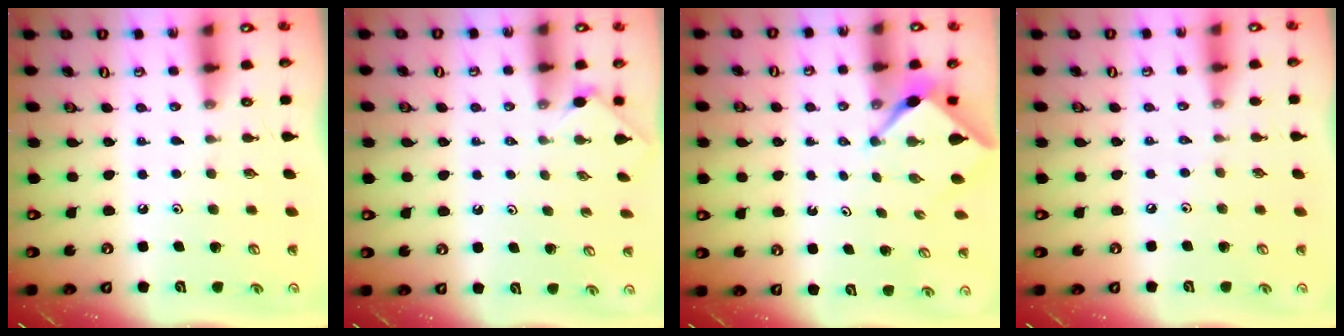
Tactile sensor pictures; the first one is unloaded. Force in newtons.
{"total": 0.7, "press": 0.6, "slide": 0.2}
{"total": 2.2, "press": 2.2, "slide": 0.3}
{"total": 2.1, "press": 2.1, "slide": 0.4}